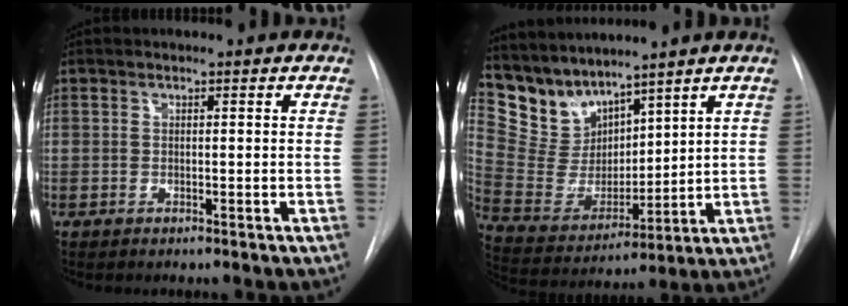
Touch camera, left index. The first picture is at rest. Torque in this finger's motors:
{"motor_torque": [0.07, -0.08, 0.02, -0.02]}